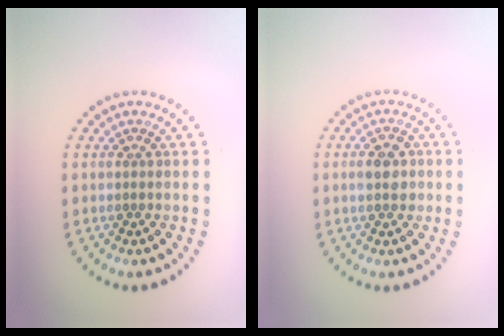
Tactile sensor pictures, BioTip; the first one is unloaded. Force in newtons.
{"total": 2.5, "press": 2.5, "slide": 0.2}